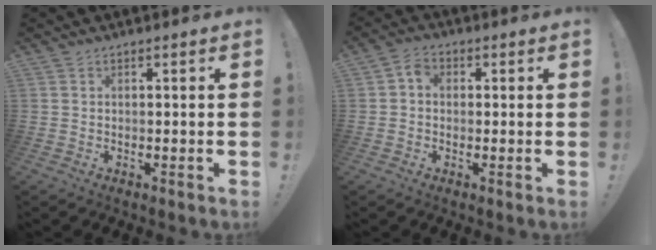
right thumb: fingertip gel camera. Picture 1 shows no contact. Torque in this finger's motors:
{"motor_torque": [-0.17, -0.24, 0.41, -0.14, 0.11]}